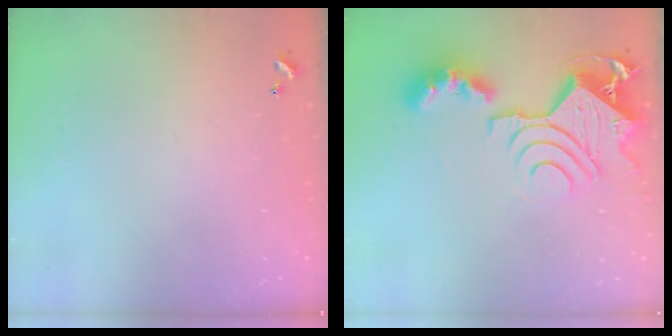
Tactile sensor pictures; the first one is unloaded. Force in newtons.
{"total": 16.1, "press": 16.0, "slide": 1.7}